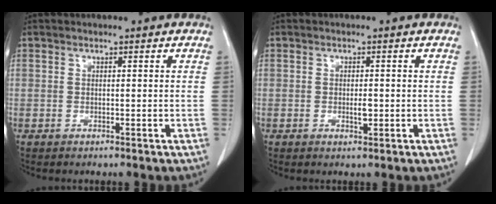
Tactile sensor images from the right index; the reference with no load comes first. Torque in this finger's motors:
{"motor_torque": [0.25, 0.19, 0.13, 0.02]}